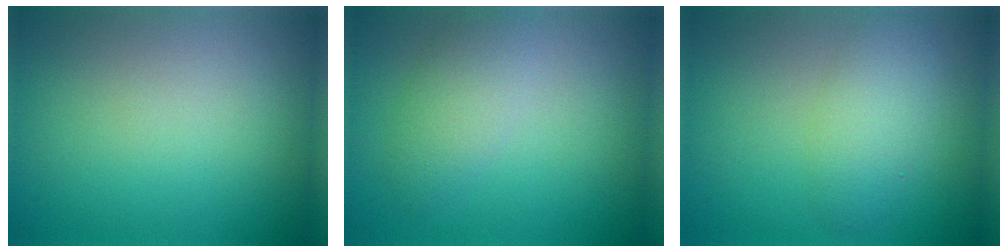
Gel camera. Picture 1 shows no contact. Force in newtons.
{"total": 2.9, "press": 2.9, "slide": 0.1}
{"total": 3.1, "press": 3.1, "slide": 0.1}